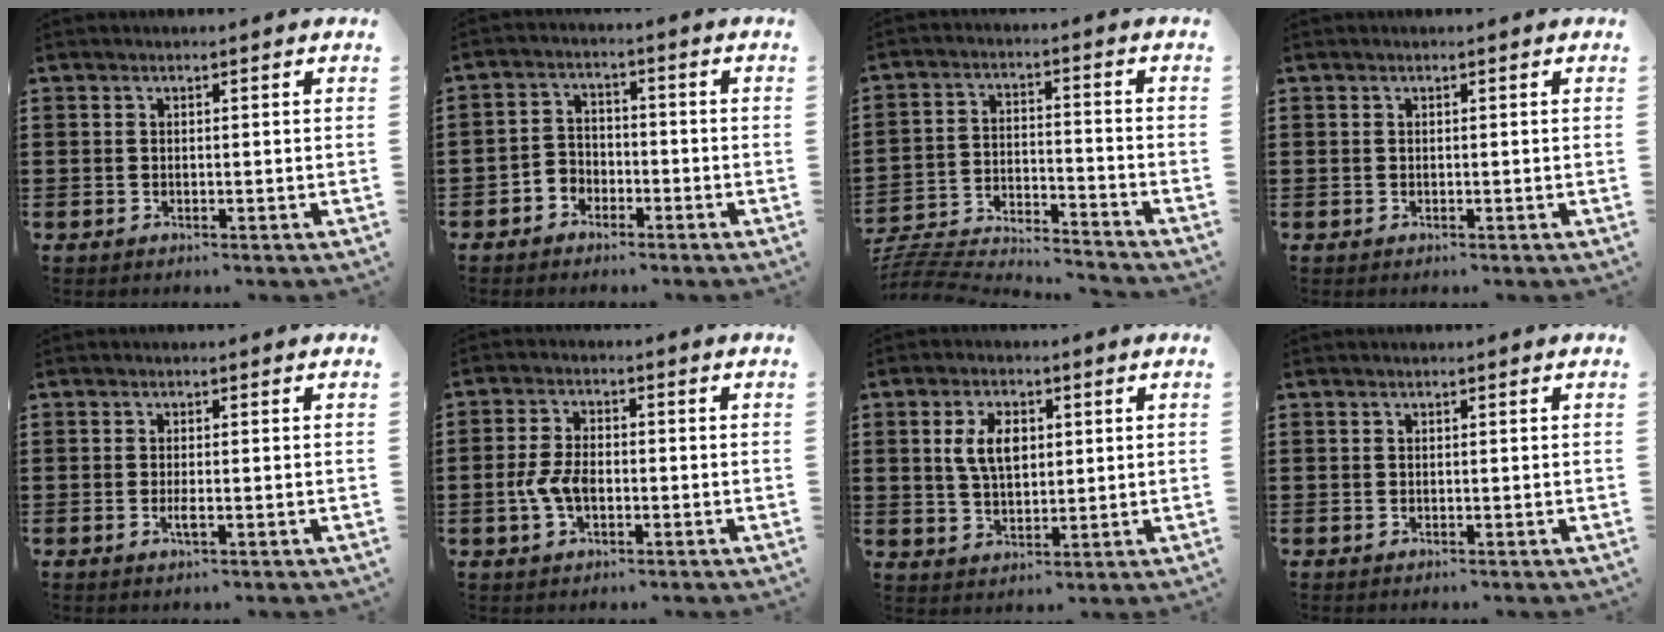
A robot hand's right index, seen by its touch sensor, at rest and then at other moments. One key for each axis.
{"total": 3.4, "fx": -2.4, "fy": 2.5, "fz": 0.4, "tx": -0.018, "ty": 0.011, "tz": -0.052}
{"total": 5.2, "fx": -5.1, "fy": 0.1, "fz": 0.6, "tx": -0.032, "ty": -0.011, "tz": -0.112}
{"total": 0.0}
{"total": 1.5, "fx": -0.5, "fy": 0.1, "fz": 1.4, "tx": -0.040, "ty": -0.008, "tz": -0.013}
{"total": 4.9, "fx": -1.1, "fy": 2.8, "fz": 3.9, "tx": -0.098, "ty": -0.002, "tz": -0.028}
{"total": 5.9, "fx": 1.4, "fy": 3.4, "fz": 4.6, "tx": -0.099, "ty": 0.009, "tz": 0.018}
{"total": 0.0}